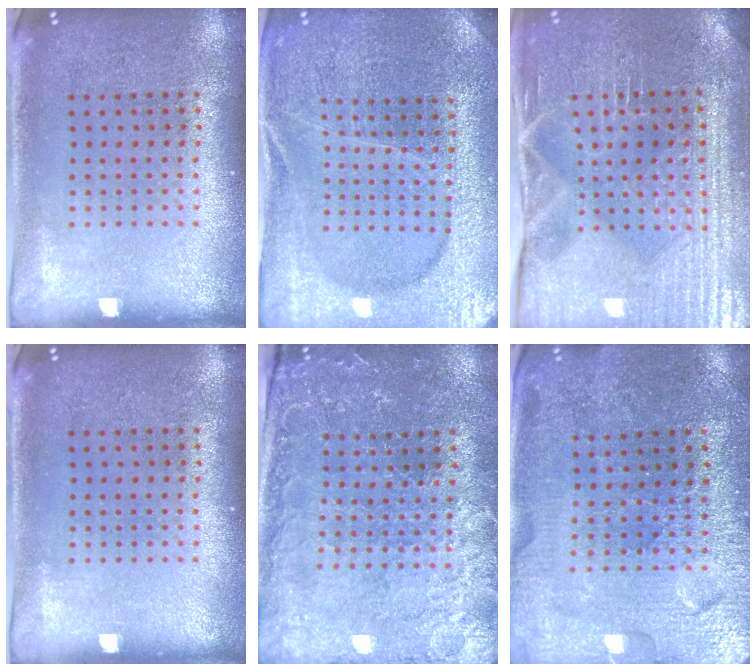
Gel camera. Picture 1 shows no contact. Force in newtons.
{"total": 4.2, "press": 4.0, "slide": 1.3}
{"total": 4.3, "press": 4.2, "slide": 1.0}
{"total": 0.0}
{"total": 1.2, "press": 1.2, "slide": 0.4}
{"total": 3.2, "press": 3.2, "slide": 0.1}